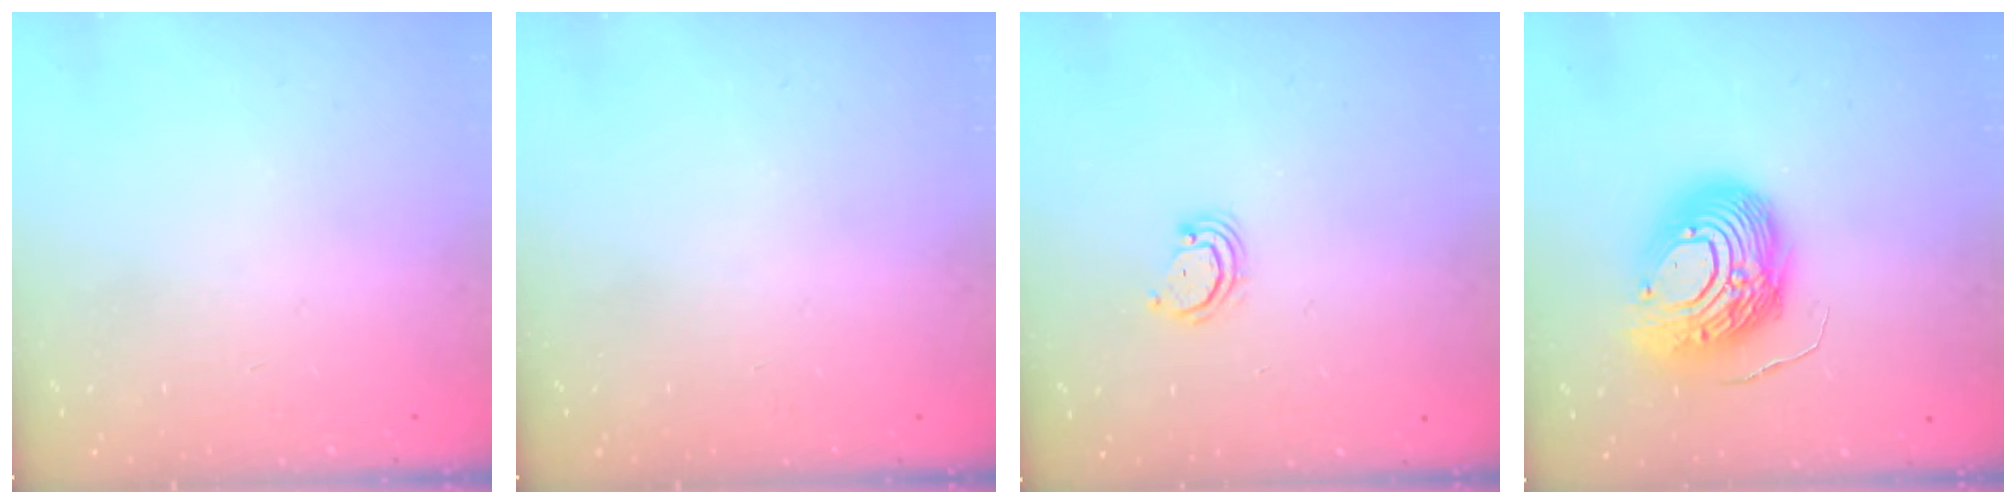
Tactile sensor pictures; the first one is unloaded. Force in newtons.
{"total": 0.0}
{"total": 2.9, "press": 2.9, "slide": 0.2}
{"total": 16.1, "press": 16.1, "slide": 1.4}